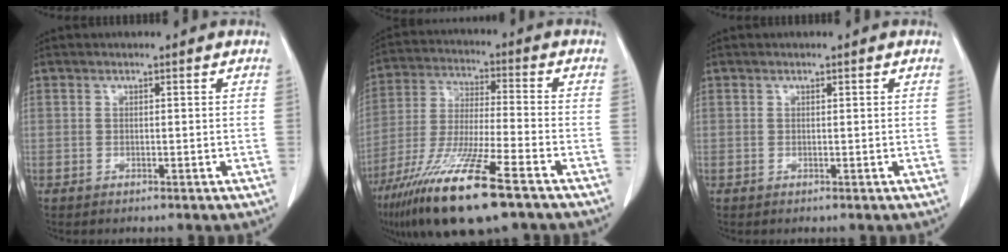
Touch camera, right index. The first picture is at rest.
{"total": 17.3, "force": [-10.6, 1.5, 13.5], "torque": [-0.273, -0.048, -0.196]}
{"total": 0.0}